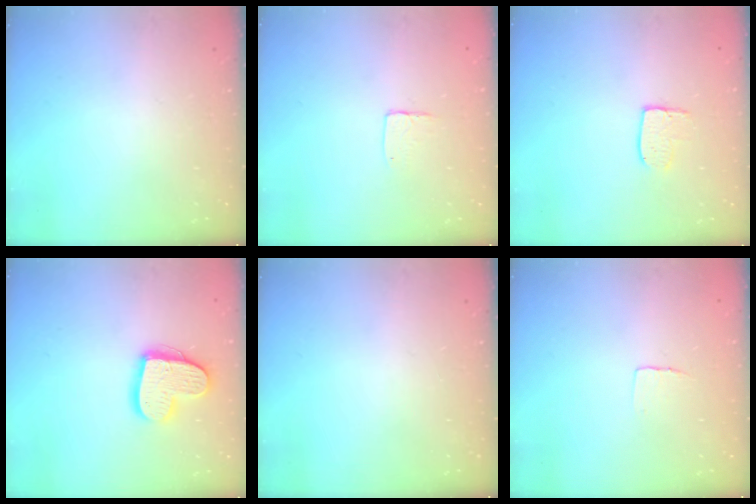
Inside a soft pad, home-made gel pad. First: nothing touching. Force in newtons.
{"total": 3.6, "press": 3.6, "slide": 0.3}
{"total": 6.0, "press": 6.0, "slide": 0.3}
{"total": 15.4, "press": 15.4, "slide": 1.2}
{"total": 0.0}
{"total": 4.1, "press": 4.1, "slide": 0.3}